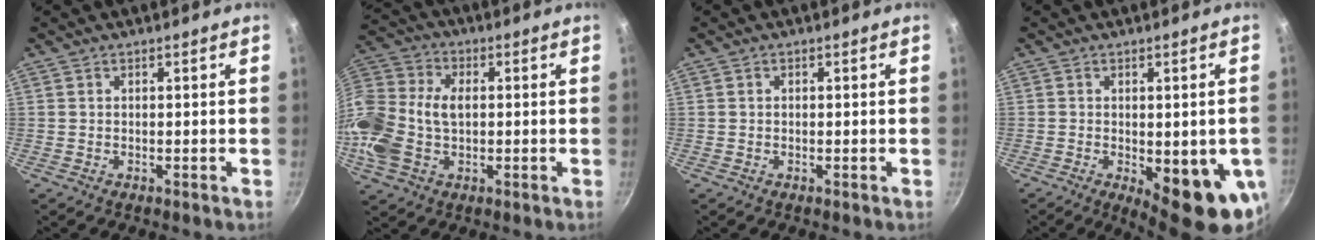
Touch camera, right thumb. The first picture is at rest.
{"total": 16.2, "force": [-0.6, 11.2, 11.7], "torque": [-0.250, 0.034, -0.021]}
{"total": 0.6, "force": [0.1, 0.5, 0.3], "torque": [-0.004, 0.005, 0.002]}
{"total": 13.6, "force": [-3.3, 4.9, 12.3], "torque": [-0.129, -0.014, -0.031]}